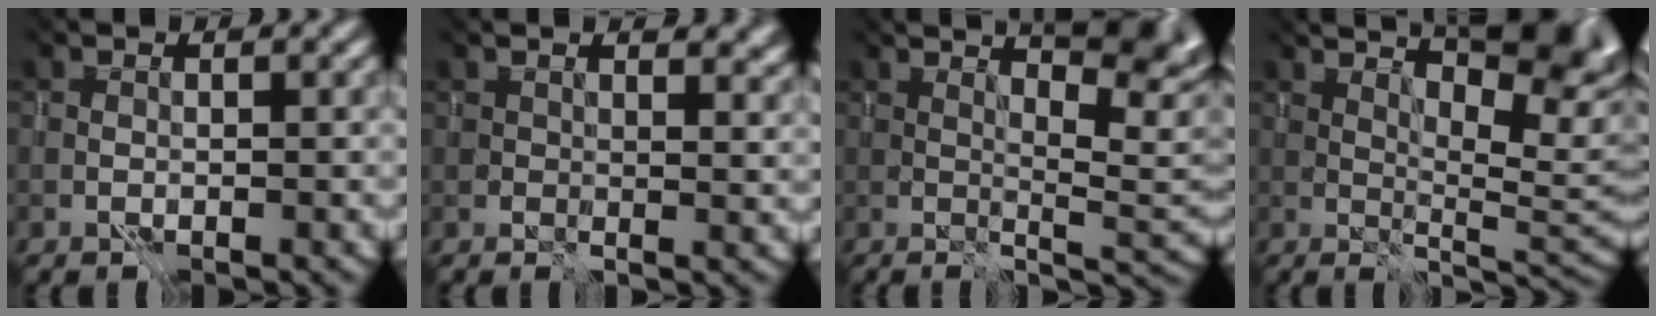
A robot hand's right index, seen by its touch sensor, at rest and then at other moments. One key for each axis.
{"total": 3.0, "fx": 2.1, "fy": 1.4, "fz": 1.5, "tx": -0.020, "ty": -0.010, "tz": 0.034}
{"total": 7.3, "fx": 3.1, "fy": 1.6, "fz": 6.5, "tx": -0.058, "ty": 0.012, "tz": 0.058}
{"total": 8.1, "fx": 4.3, "fy": 1.7, "fz": 6.6, "tx": -0.087, "ty": 0.008, "tz": 0.079}